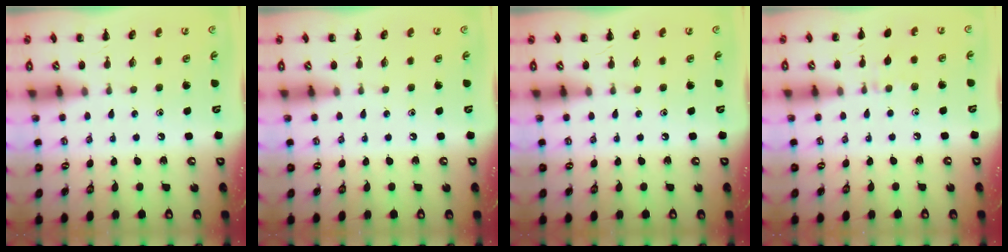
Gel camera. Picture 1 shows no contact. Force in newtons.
{"total": 0.0}
{"total": 0.0}
{"total": 5.7, "press": 5.4, "slide": 2.0}